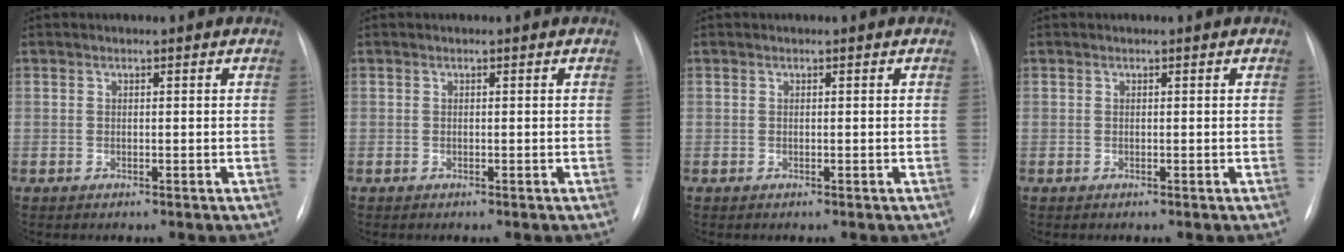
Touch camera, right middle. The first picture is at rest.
{"total": 0.0}
{"total": 0.0}
{"total": 0.0}